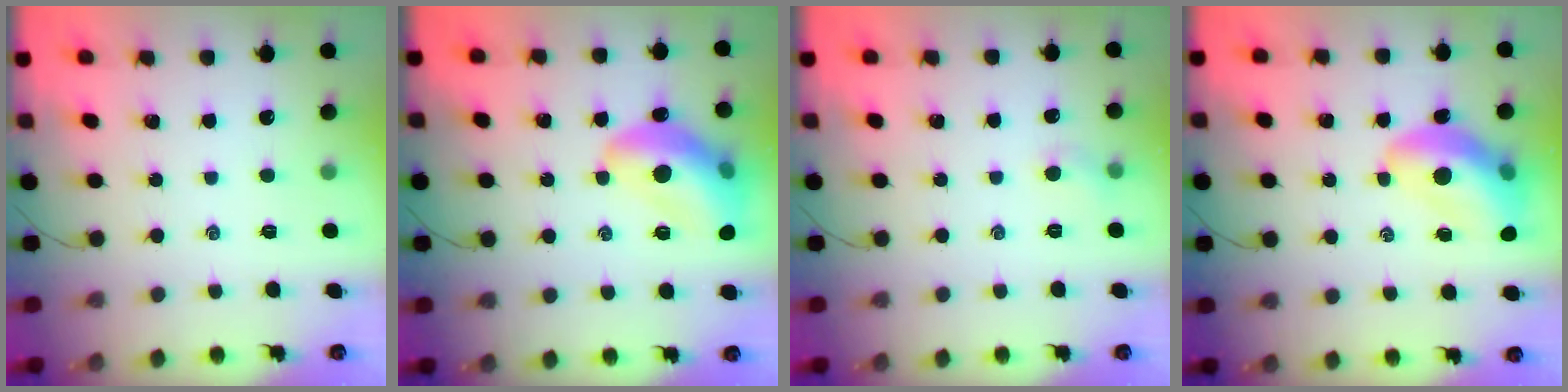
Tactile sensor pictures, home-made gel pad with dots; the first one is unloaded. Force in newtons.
{"total": 15.6, "press": 15.5, "slide": 1.9}
{"total": 4.5, "press": 4.2, "slide": 1.6}
{"total": 13.5, "press": 13.0, "slide": 3.7}